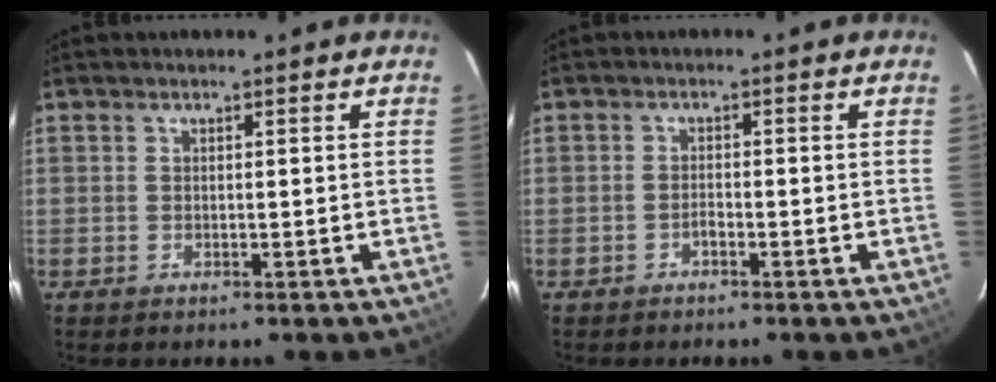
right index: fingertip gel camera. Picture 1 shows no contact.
{"total": 1.0, "force": [-0.8, 0.3, 0.5], "torque": [-0.007, 0.004, -0.015]}